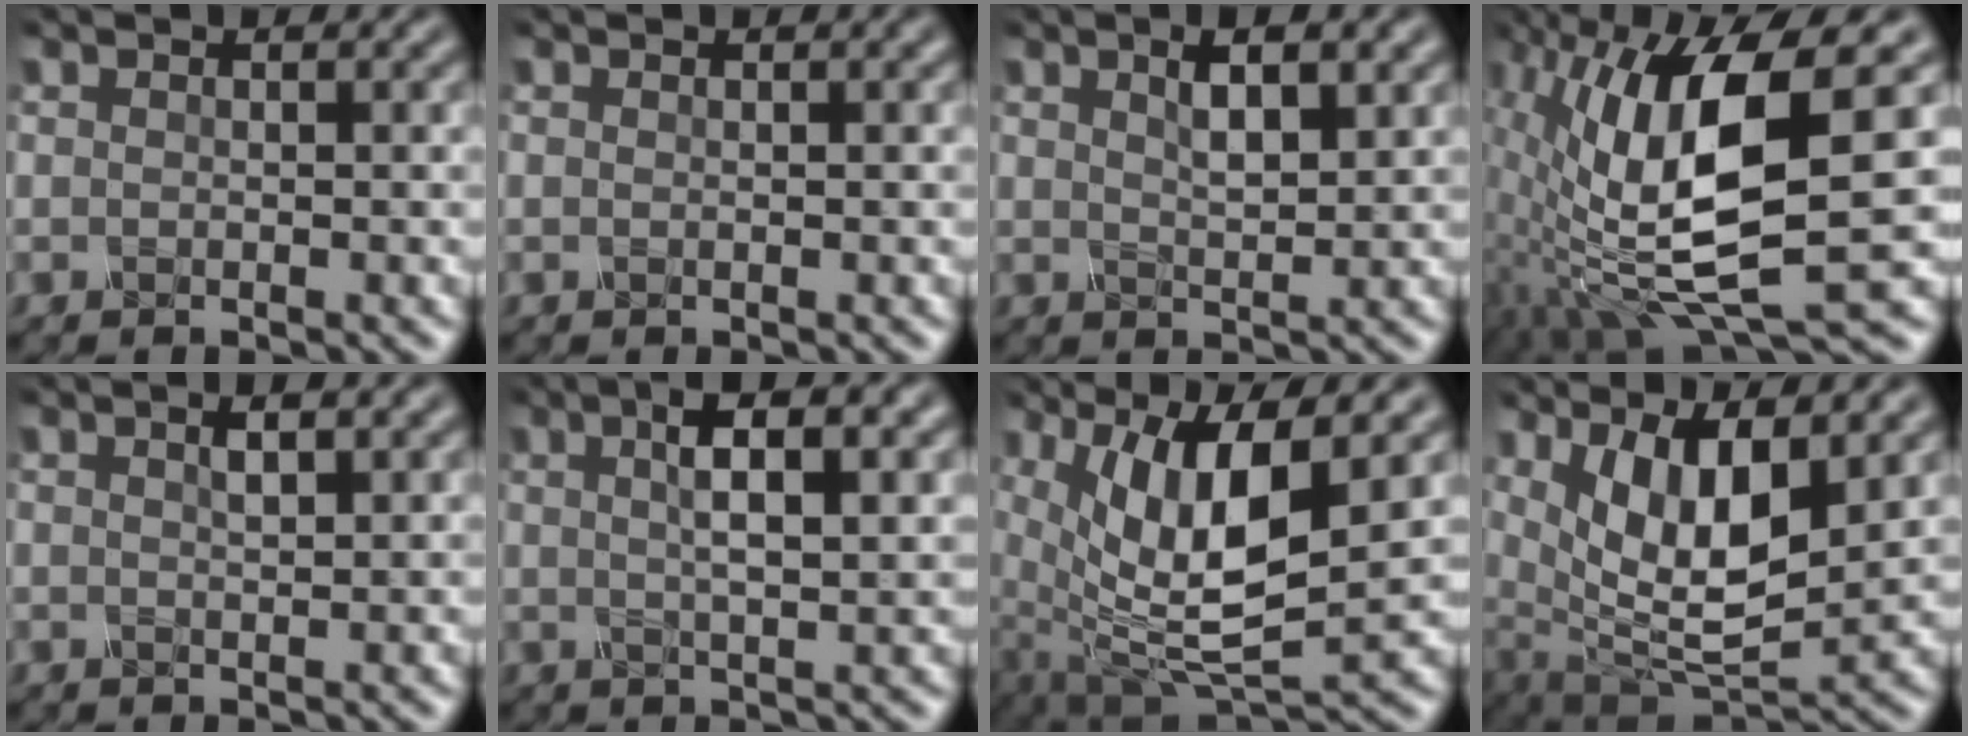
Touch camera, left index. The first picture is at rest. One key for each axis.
{"total": 0.9, "fx": 0.4, "fy": 0.4, "fz": 0.7, "tx": -0.006, "ty": 0.002, "tz": 0.000}
{"total": 3.4, "fx": 1.3, "fy": 0.9, "fz": 2.9, "tx": -0.053, "ty": 0.004, "tz": 0.031}
{"total": 11.3, "fx": -0.2, "fy": 3.7, "fz": 10.7, "tx": -0.215, "ty": -0.012, "tz": 0.005}
{"total": 1.9, "fx": 0.8, "fy": 0.5, "fz": 1.7, "tx": -0.018, "ty": 0.004, "tz": 0.015}
{"total": 5.4, "fx": 1.5, "fy": 1.3, "fz": 5.0, "tx": -0.085, "ty": 0.009, "tz": 0.030}
{"total": 11.8, "fx": 2.8, "fy": 4.4, "fz": 10.6, "tx": -0.208, "ty": -0.012, "tz": 0.067}
{"total": 9.2, "fx": 2.7, "fy": 3.6, "fz": 8.1, "tx": -0.155, "ty": -0.011, "tz": 0.061}